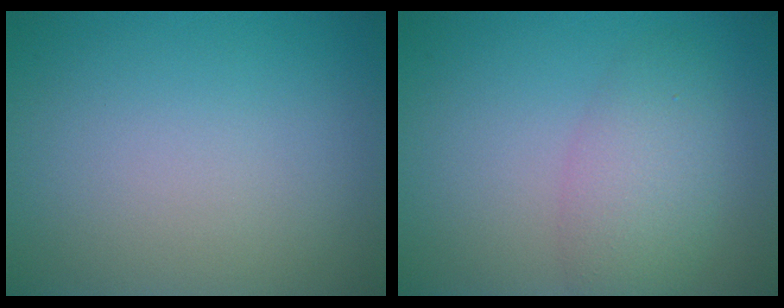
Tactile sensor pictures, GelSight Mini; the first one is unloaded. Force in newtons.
{"total": 3.8, "press": 3.8, "slide": 0.1}